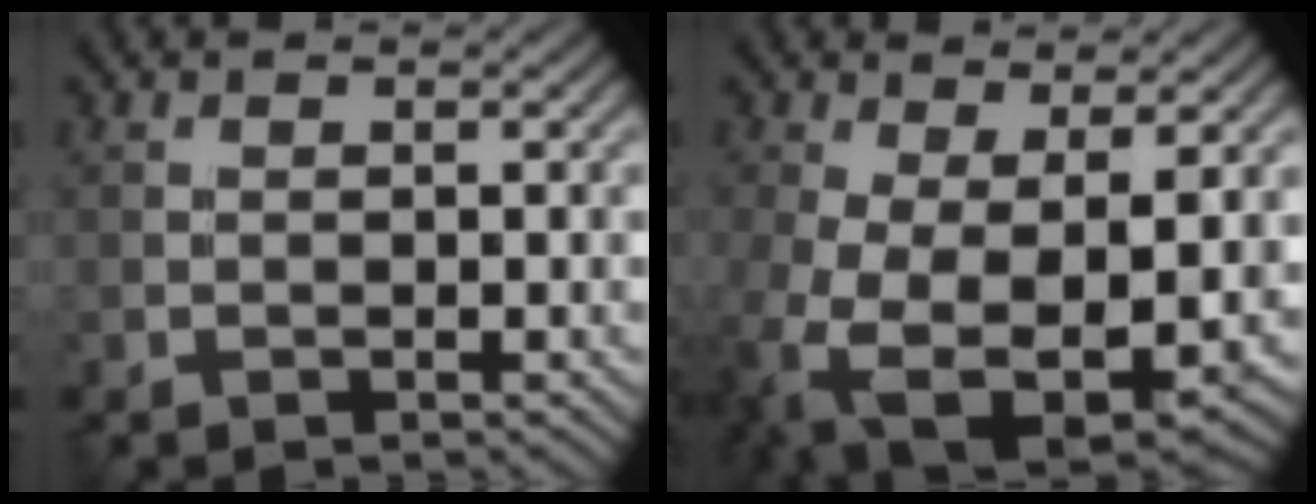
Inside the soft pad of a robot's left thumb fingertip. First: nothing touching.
{"total": 13.2, "force": [-3.2, 7.4, 10.5], "torque": [-0.250, -0.068, -0.021]}